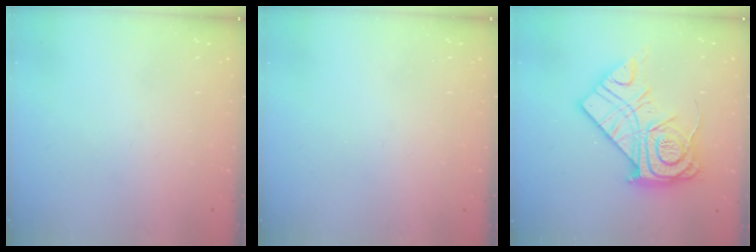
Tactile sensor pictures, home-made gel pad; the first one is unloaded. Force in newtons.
{"total": 0.0}
{"total": 20.5, "press": 20.4, "slide": 1.9}